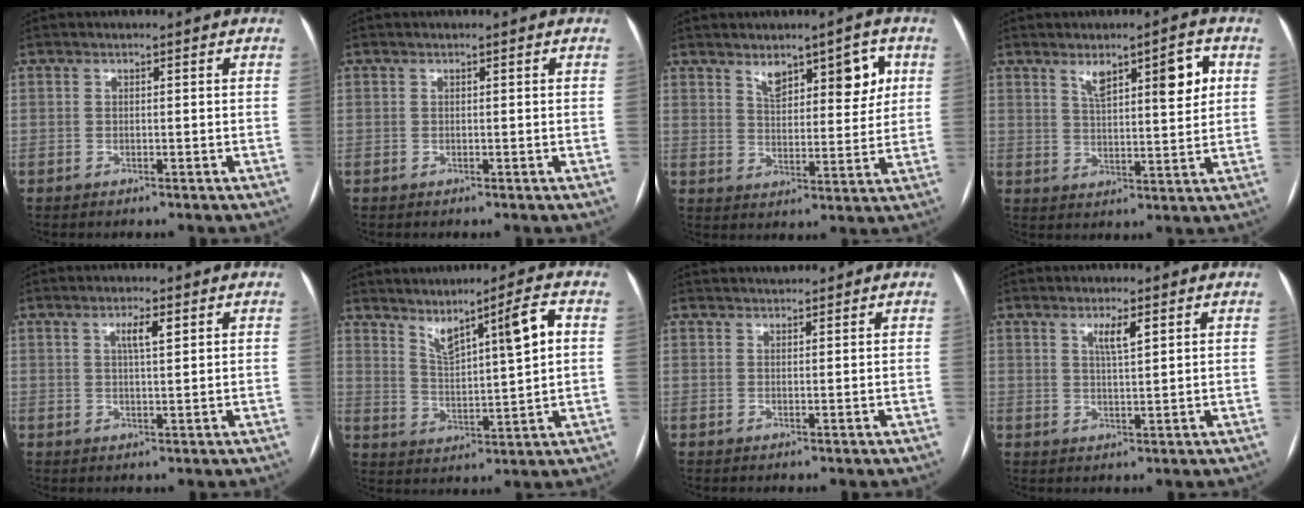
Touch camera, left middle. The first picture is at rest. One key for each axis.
{"total": 0.0}
{"total": 8.9, "fx": 4.6, "fy": 3.6, "fz": 6.7, "tx": -0.083, "ty": 0.004, "tz": 0.072}
{"total": 8.8, "fx": 3.8, "fy": 1.8, "fz": 7.7, "tx": -0.114, "ty": 0.007, "tz": 0.059}
{"total": 3.0, "fx": 1.3, "fy": 0.4, "fz": 2.6, "tx": -0.047, "ty": 0.001, "tz": 0.021}
{"total": 8.3, "fx": 3.7, "fy": 0.1, "fz": 7.5, "tx": -0.129, "ty": 0.007, "tz": 0.071}
{"total": 2.5, "fx": 2.4, "fy": 0.6, "fz": 0.3, "tx": -0.002, "ty": 0.023, "tz": 0.039}
{"total": 3.2, "fx": 1.6, "fy": 0.3, "fz": 2.7, "tx": -0.049, "ty": 0.000, "tz": 0.028}